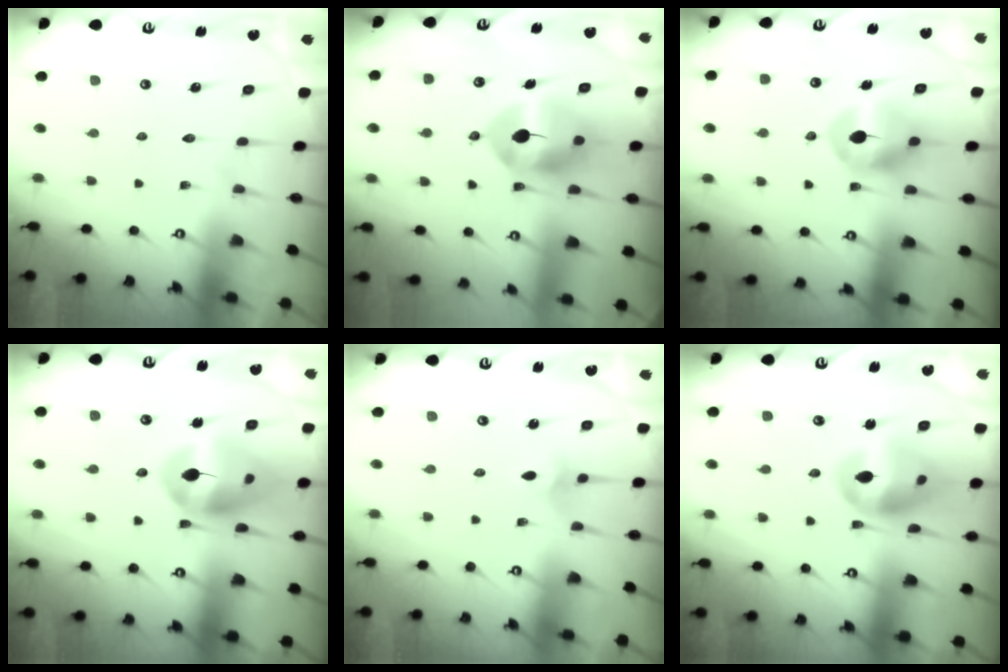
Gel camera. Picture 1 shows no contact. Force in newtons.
{"total": 10.4, "press": 10.3, "slide": 1.7}
{"total": 8.4, "press": 8.4, "slide": 0.3}
{"total": 14.9, "press": 14.7, "slide": 2.0}
{"total": 3.4, "press": 3.3, "slide": 0.8}
{"total": 15.0, "press": 14.9, "slide": 1.9}